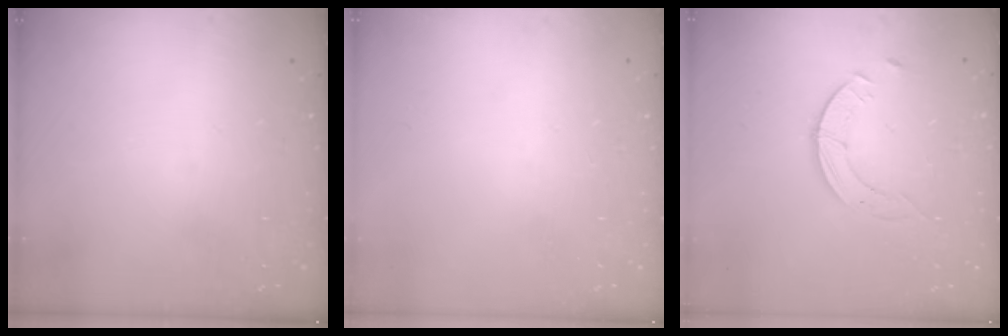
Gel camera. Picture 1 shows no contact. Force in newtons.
{"total": 0.0}
{"total": 3.9, "press": 3.9, "slide": 0.4}